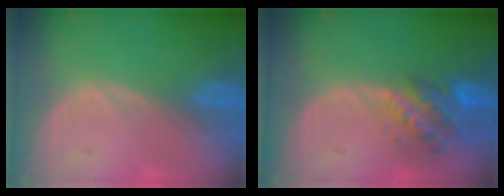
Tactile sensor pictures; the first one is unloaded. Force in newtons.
{"total": 6.3, "press": 5.7, "slide": 2.5}